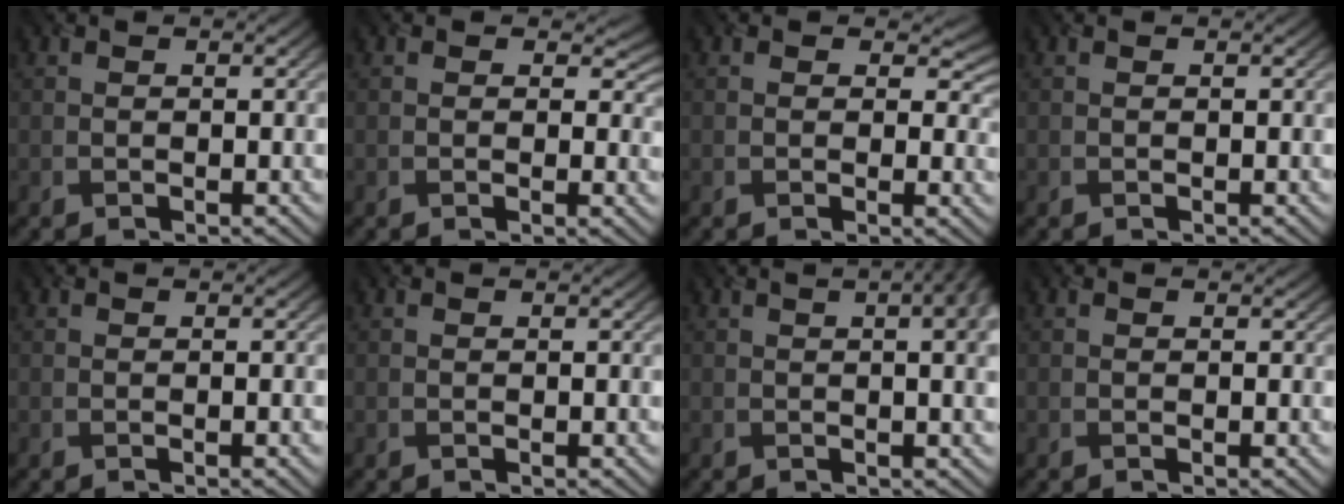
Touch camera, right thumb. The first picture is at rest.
{"total": 2.8, "force": [0.8, 2.1, 1.7], "torque": [-0.024, -0.011, 0.011]}
{"total": 3.3, "force": [0.9, 2.4, 2.0], "torque": [-0.026, -0.010, 0.008]}
{"total": 0.0}
{"total": 0.7, "force": [0.0, -0.2, 0.7], "torque": [-0.013, 0.000, -0.001]}
{"total": 0.0}
{"total": 5.3, "force": [1.5, 1.6, 4.9], "torque": [-0.049, 0.008, 0.016]}
{"total": 0.0}